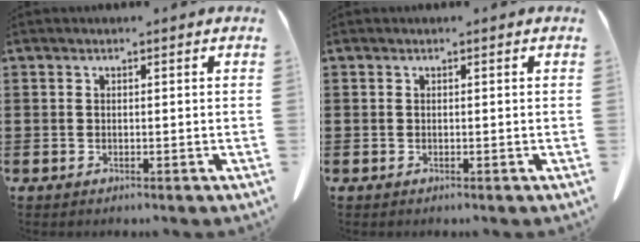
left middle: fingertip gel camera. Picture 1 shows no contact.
{"total": 0.0}